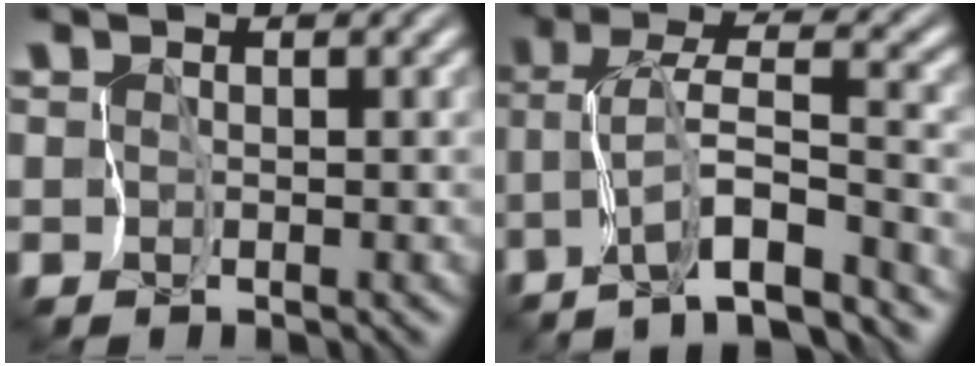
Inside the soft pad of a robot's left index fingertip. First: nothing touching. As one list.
[{"total": 7.0, "force": [-5.0, 0.1, 4.9], "torque": [-0.081, 0.012, -0.093]}]